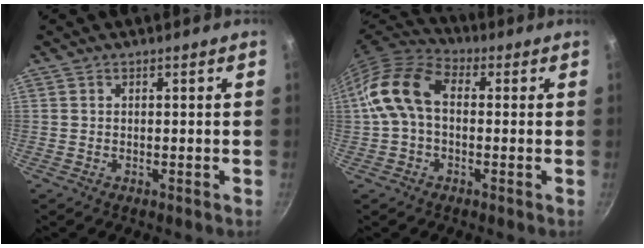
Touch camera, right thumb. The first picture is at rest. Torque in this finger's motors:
{"motor_torque": [0.15, 1.79, 1.05, -0.25, 0.17]}